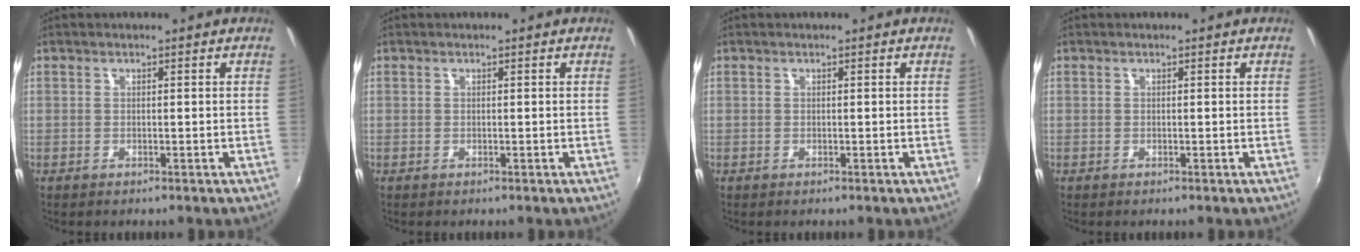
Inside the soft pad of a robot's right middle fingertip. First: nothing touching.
{"total": 0.0}
{"total": 0.0}
{"total": 0.0}